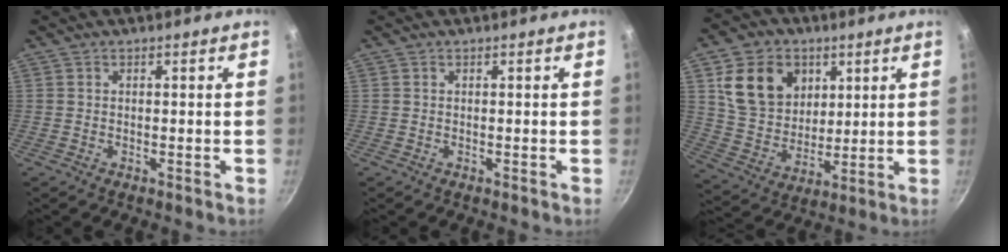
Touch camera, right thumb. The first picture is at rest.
{"total": 0.0}
{"total": 15.6, "force": [5.7, 12.3, 7.8], "torque": [-0.106, -0.012, 0.112]}